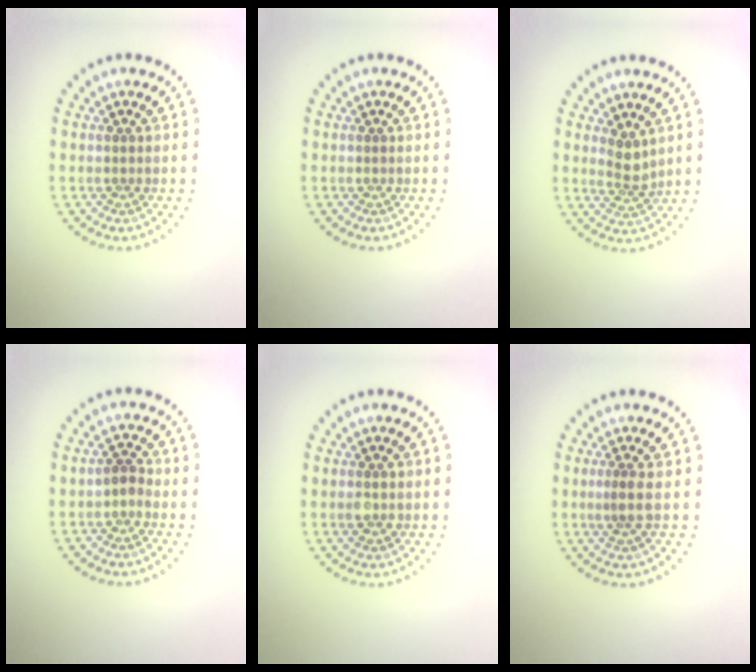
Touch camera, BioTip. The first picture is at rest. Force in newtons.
{"total": 0.0}
{"total": 2.1, "press": 1.7, "slide": 1.3}
{"total": 1.1, "press": 0.9, "slide": 0.7}
{"total": 1.4, "press": 1.4, "slide": 0.0}
{"total": 1.3, "press": 0.8, "slide": 1.1}